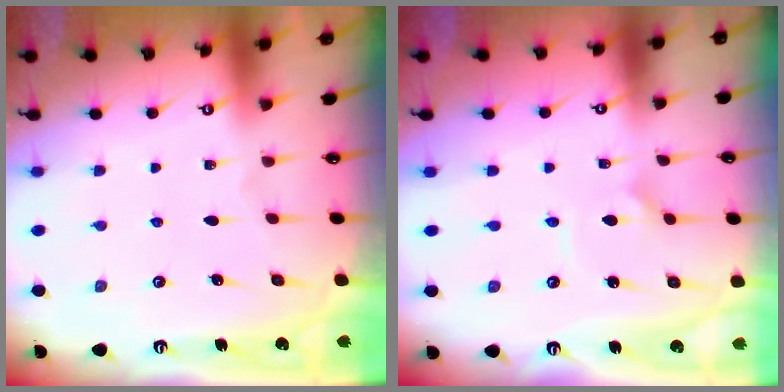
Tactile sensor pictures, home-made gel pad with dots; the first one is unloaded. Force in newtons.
{"total": 1.8, "press": 1.8, "slide": 0.1}